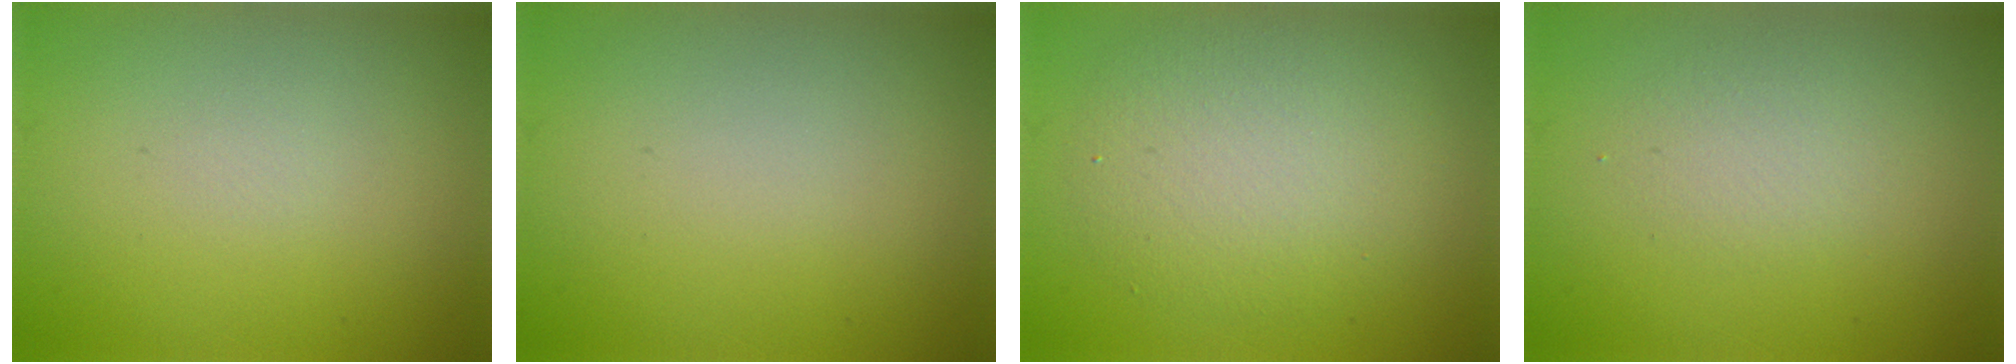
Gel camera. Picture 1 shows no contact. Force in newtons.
{"total": 0.0}
{"total": 5.1, "press": 5.1, "slide": 0.5}
{"total": 1.7, "press": 1.7, "slide": 0.1}